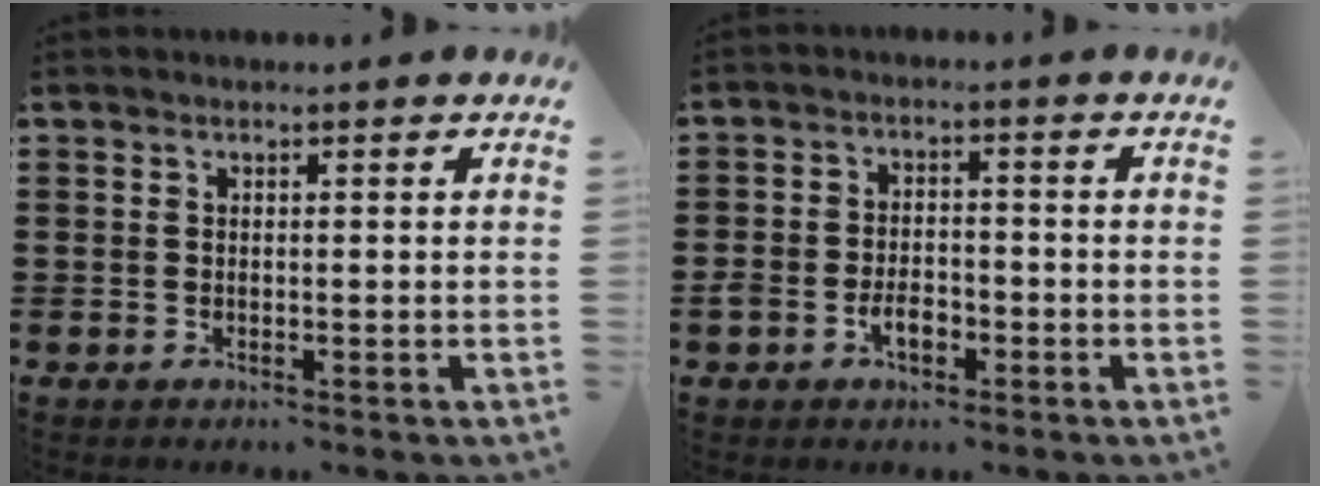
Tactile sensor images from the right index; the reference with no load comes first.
{"total": 4.1, "force": [-2.0, 2.4, 2.5], "torque": [-0.053, 0.005, -0.039]}